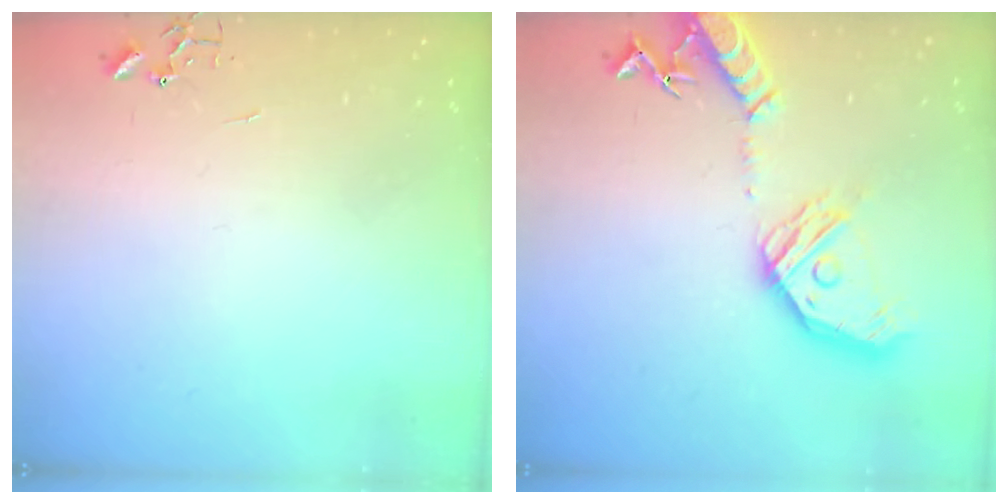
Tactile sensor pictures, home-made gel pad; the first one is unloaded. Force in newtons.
{"total": 21.3, "press": 21.1, "slide": 3.1}